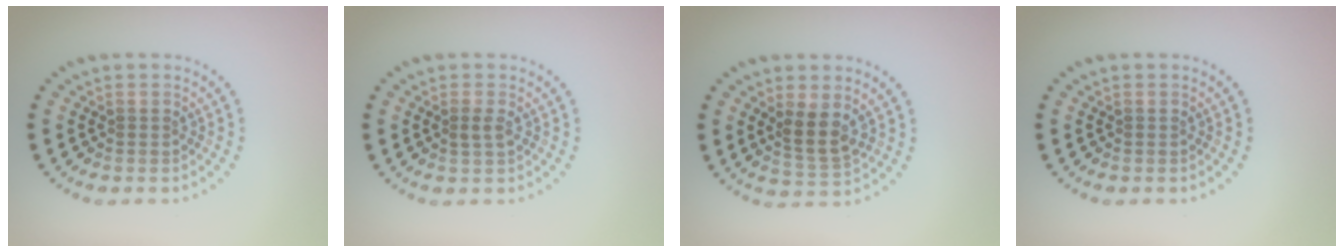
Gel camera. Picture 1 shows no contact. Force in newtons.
{"total": 1.1, "press": 1.1, "slide": 0.2}
{"total": 2.9, "press": 2.5, "slide": 1.3}
{"total": 0.0}